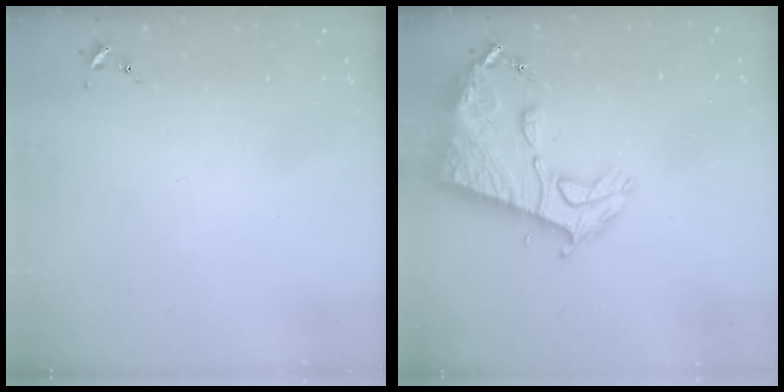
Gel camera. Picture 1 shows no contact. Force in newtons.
{"total": 15.3, "press": 15.3, "slide": 1.4}